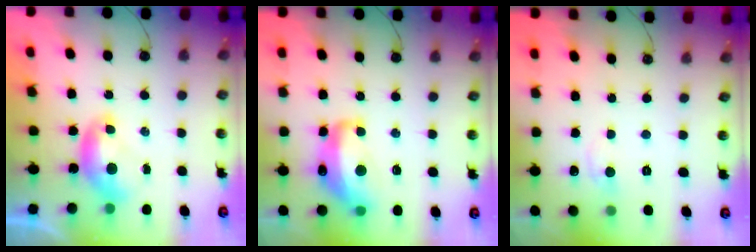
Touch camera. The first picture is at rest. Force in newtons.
{"total": 8.5, "press": 8.5, "slide": 1.2}
{"total": 0.9, "press": 0.6, "slide": 0.7}